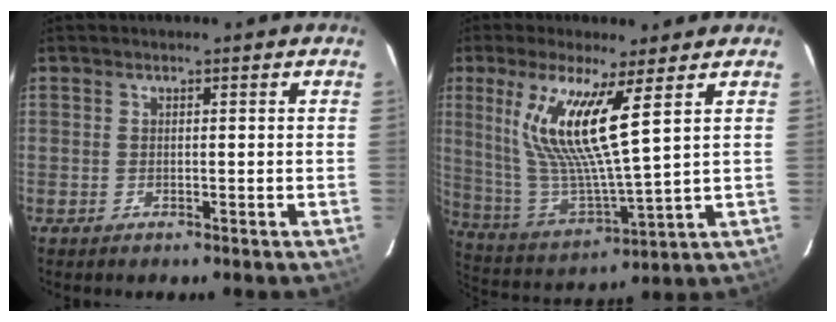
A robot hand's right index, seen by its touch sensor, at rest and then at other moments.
{"total": 15.1, "force": [6.6, 1.1, 13.5], "torque": [-0.260, -0.010, 0.140]}